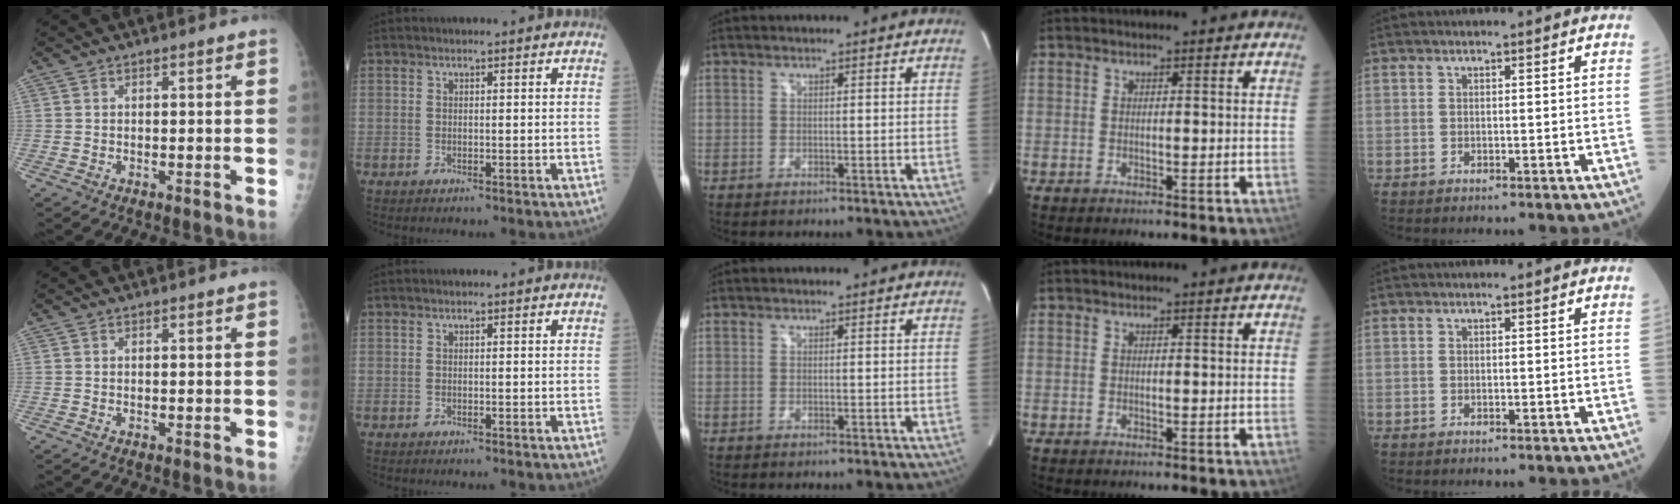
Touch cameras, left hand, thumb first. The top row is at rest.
{}